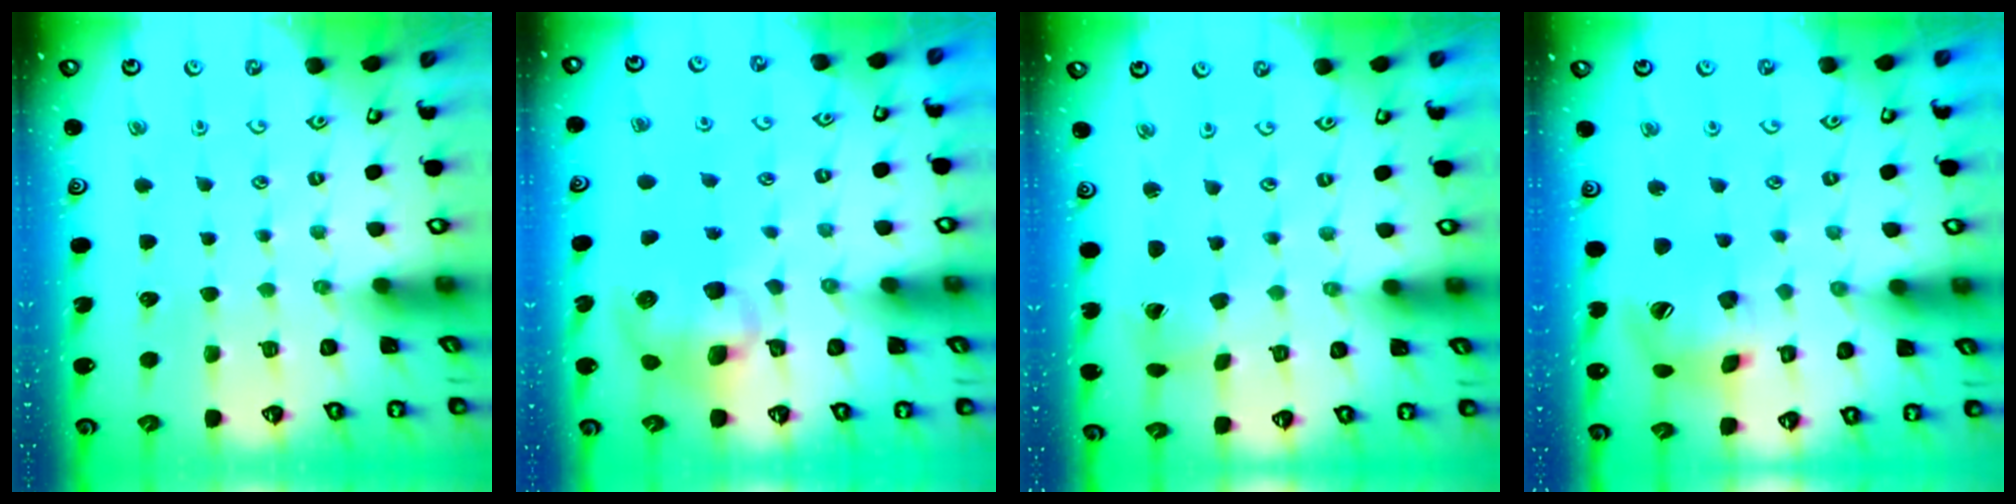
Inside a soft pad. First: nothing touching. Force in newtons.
{"total": 10.2, "press": 10.0, "slide": 1.8}
{"total": 1.2, "press": 1.2, "slide": 0.1}
{"total": 15.0, "press": 14.9, "slide": 2.1}